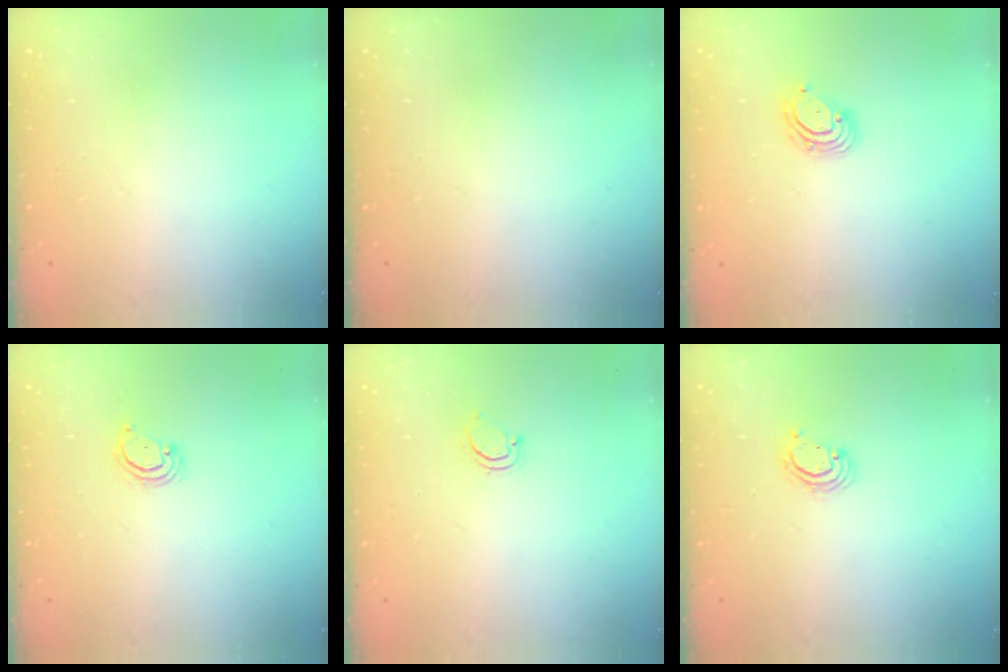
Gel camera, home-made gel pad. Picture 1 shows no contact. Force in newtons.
{"total": 0.0}
{"total": 5.6, "press": 5.6, "slide": 0.7}
{"total": 2.8, "press": 2.8, "slide": 0.2}
{"total": 3.1, "press": 3.1, "slide": 0.2}
{"total": 2.4, "press": 2.4, "slide": 0.1}